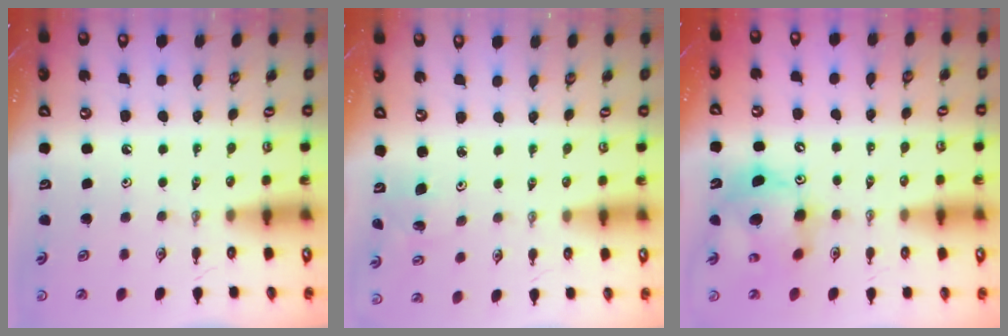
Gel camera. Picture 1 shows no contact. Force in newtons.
{"total": 2.3, "press": 2.3, "slide": 0.2}
{"total": 12.7, "press": 12.6, "slide": 1.2}